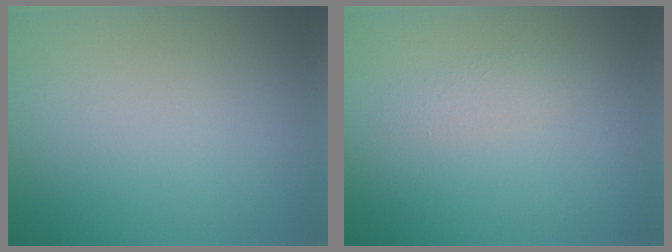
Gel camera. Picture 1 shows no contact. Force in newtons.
{"total": 1.1, "press": 1.1, "slide": 0.0}